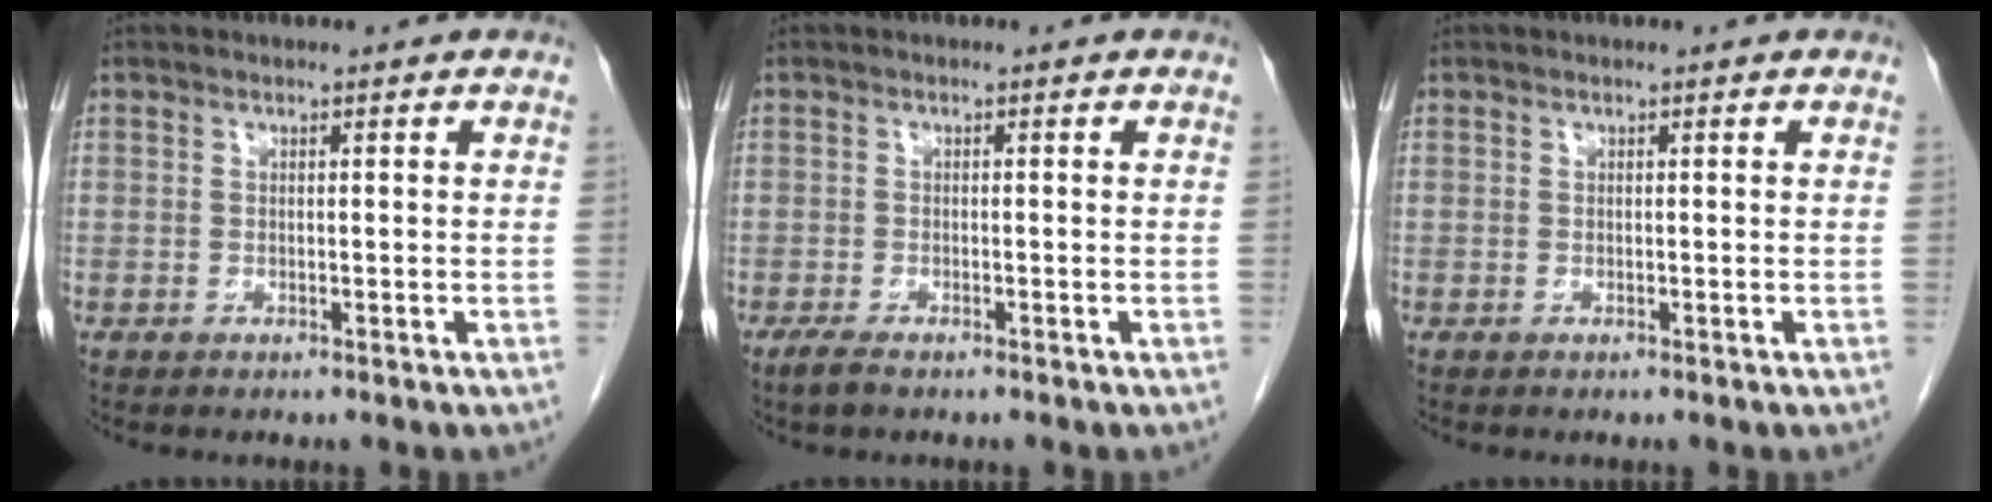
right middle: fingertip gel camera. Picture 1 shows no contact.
{"total": 1.9, "force": [-1.4, 0.5, 1.2], "torque": [-0.032, -0.005, -0.025]}
{"total": 0.0}